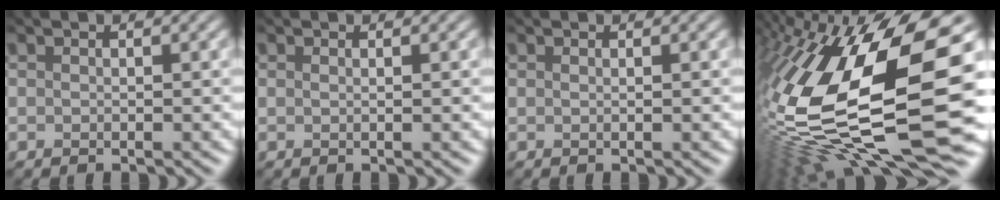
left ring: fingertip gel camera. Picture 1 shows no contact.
{"total": 0.8, "force": [0.3, 0.3, 0.7], "torque": [-0.006, -0.001, -0.002]}
{"total": 0.8, "force": [0.3, 0.3, 0.7], "torque": [-0.004, -0.001, -0.002]}
{"total": 18.2, "force": [-0.3, 6.5, 17.0], "torque": [-0.325, -0.010, -0.008]}